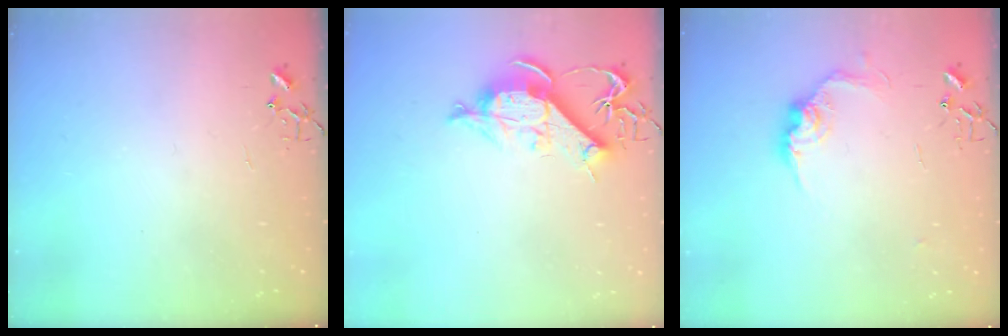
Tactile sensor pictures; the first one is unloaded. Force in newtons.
{"total": 10.6, "press": 10.5, "slide": 1.1}
{"total": 11.3, "press": 11.3, "slide": 0.6}